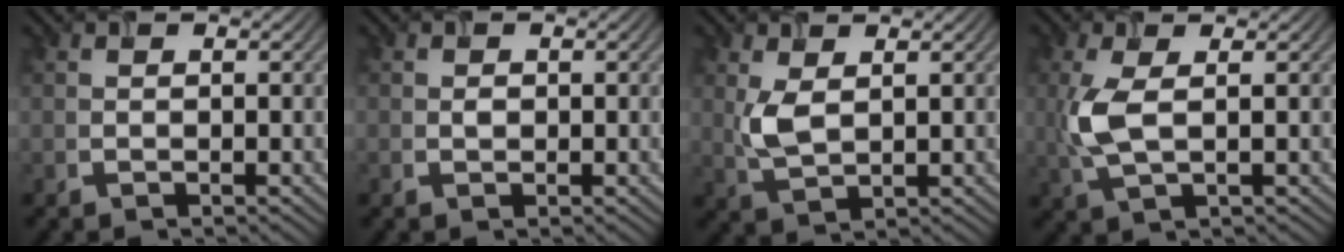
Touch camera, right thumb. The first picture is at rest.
{"total": 0.6, "force": [0.1, 0.5, 0.3], "torque": [-0.004, -0.002, 0.000]}
{"total": 4.1, "force": [1.0, 2.1, 3.4], "torque": [-0.086, 0.000, 0.025]}
{"total": 5.4, "force": [0.5, 2.1, 4.9], "torque": [-0.133, 0.000, 0.010]}